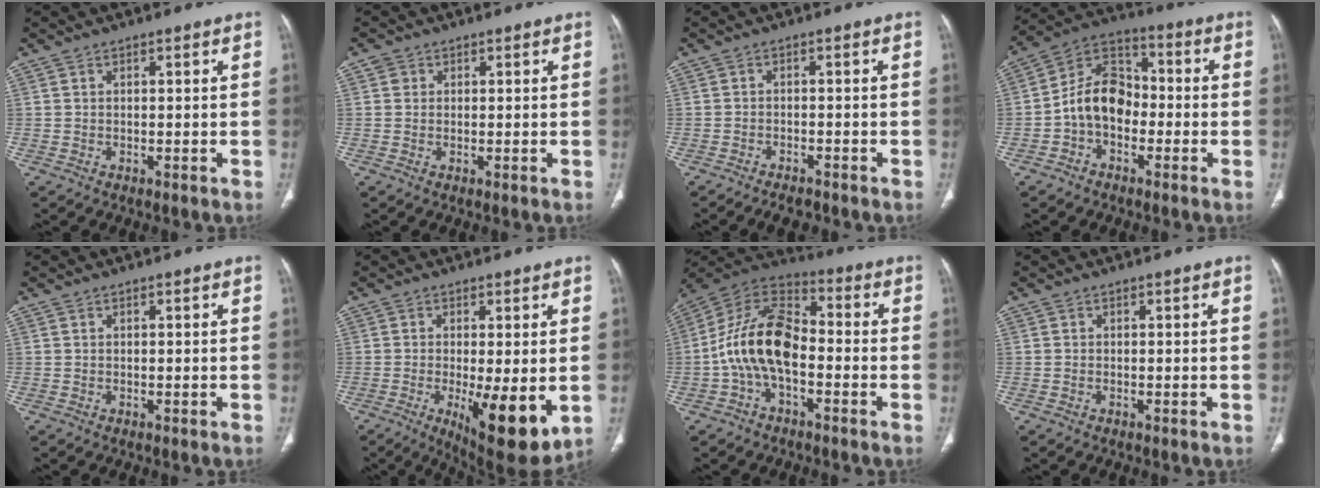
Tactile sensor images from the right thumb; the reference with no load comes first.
{"total": 1.3, "force": [0.4, 1.2, 0.2], "torque": [0.005, 0.001, 0.003]}
{"total": 3.3, "force": [-2.9, 1.1, 1.1], "torque": [-0.021, 0.010, -0.043]}
{"total": 12.0, "force": [-2.5, 8.4, 8.1], "torque": [-0.126, 0.043, -0.060]}
{"total": 0.0}
{"total": 12.1, "force": [-2.6, 3.7, 11.2], "torque": [-0.165, -0.028, -0.029]}
{"total": 15.0, "force": [-2.8, 8.5, 12.1], "torque": [-0.223, 0.047, -0.060]}
{"total": 0.0}